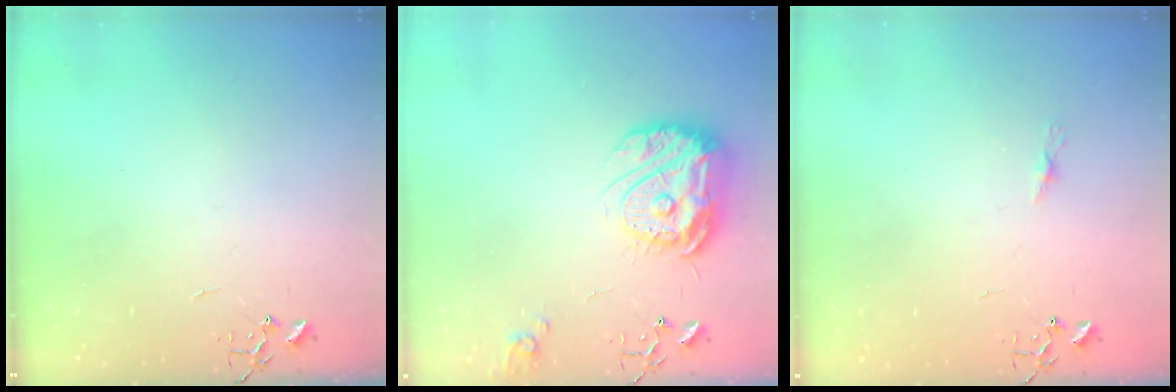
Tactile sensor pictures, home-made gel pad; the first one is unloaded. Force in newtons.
{"total": 17.3, "press": 17.2, "slide": 1.9}
{"total": 3.8, "press": 3.7, "slide": 0.3}